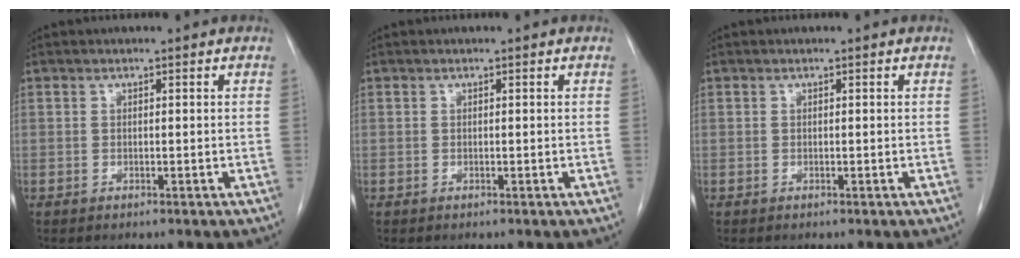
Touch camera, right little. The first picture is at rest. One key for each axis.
{"total": 0.0}
{"total": 0.0}